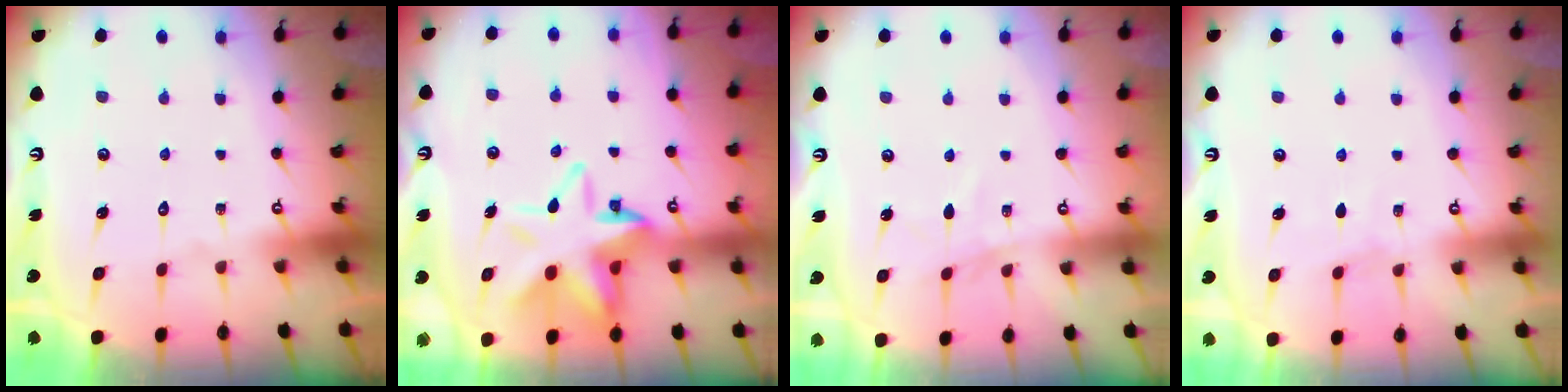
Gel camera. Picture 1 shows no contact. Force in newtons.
{"total": 13.1, "press": 12.7, "slide": 3.2}
{"total": 2.9, "press": 2.9, "slide": 0.4}
{"total": 2.3, "press": 2.3, "slide": 0.3}